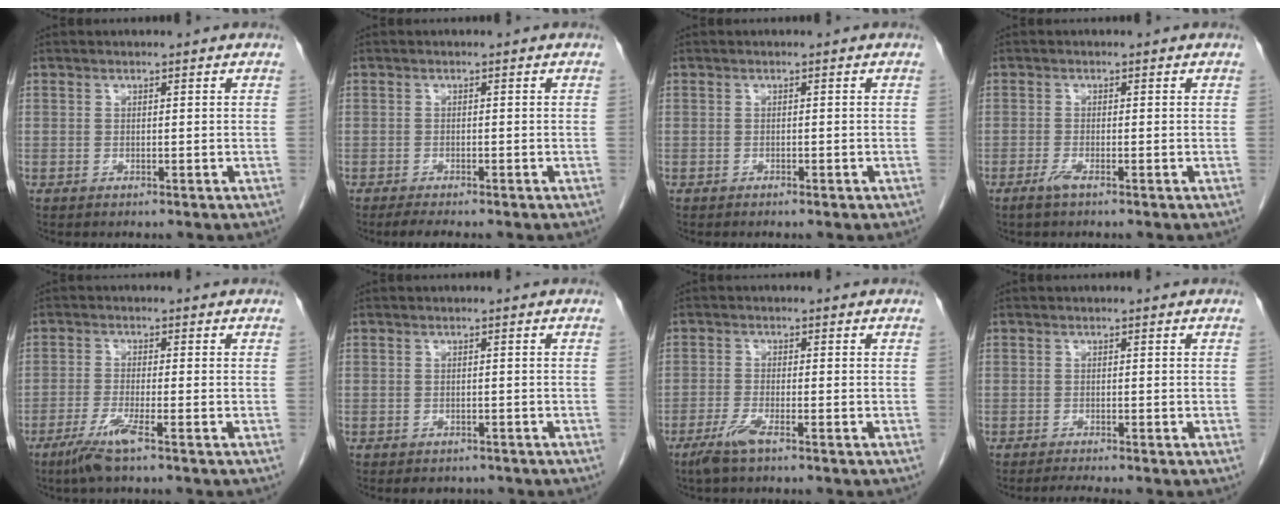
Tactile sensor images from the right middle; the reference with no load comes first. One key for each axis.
{"total": 2.7, "fx": -2.2, "fy": 0.3, "fz": 1.5, "tx": -0.028, "ty": -0.008, "tz": -0.033}
{"total": 0.8, "fx": -0.5, "fy": 0.2, "fz": 0.5, "tx": -0.013, "ty": 0.000, "tz": -0.003}
{"total": 1.5, "fx": -1.1, "fy": 0.0, "fz": 1.1, "tx": -0.028, "ty": -0.004, "tz": -0.024}
{"total": 4.4, "fx": -2.7, "fy": -0.4, "fz": 3.4, "tx": -0.071, "ty": -0.012, "tz": -0.059}
{"total": 2.8, "fx": -2.4, "fy": 1.4, "fz": 0.5, "tx": -0.004, "ty": 0.002, "tz": -0.030}
{"total": 3.3, "fx": -2.2, "fy": 0.1, "fz": 2.4, "tx": -0.058, "ty": -0.008, "tz": -0.048}
{"total": 1.5, "fx": -1.4, "fy": -0.6, "fz": 0.5, "tx": -0.015, "ty": -0.006, "tz": -0.025}